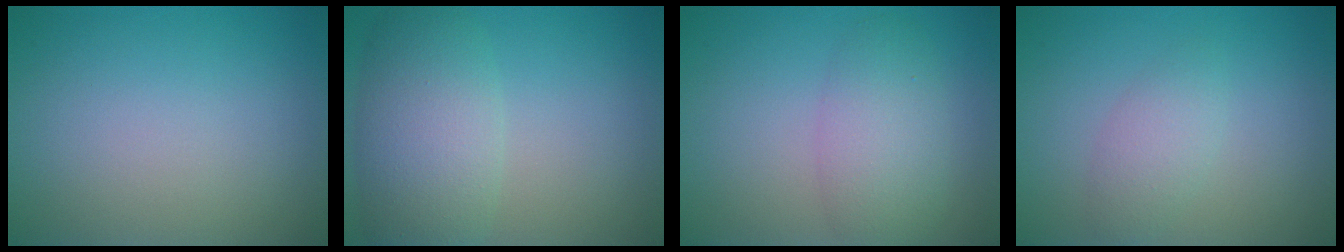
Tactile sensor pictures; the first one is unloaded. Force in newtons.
{"total": 6.0, "press": 6.0, "slide": 0.3}
{"total": 4.1, "press": 4.1, "slide": 0.2}
{"total": 2.0, "press": 2.0, "slide": 0.1}